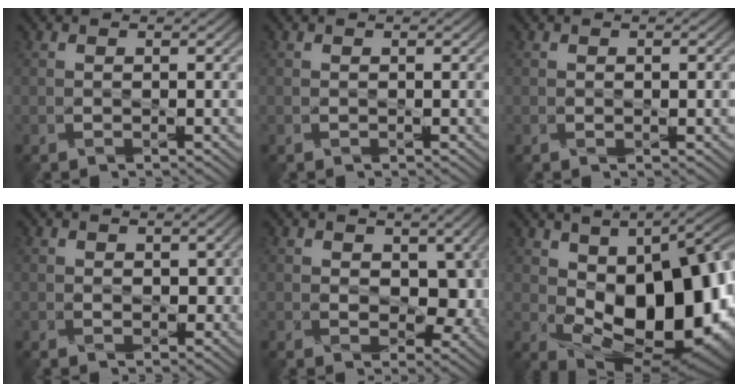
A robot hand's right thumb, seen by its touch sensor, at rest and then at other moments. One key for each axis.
{"total": 0.0}
{"total": 1.1, "fx": -0.1, "fy": 0.5, "fz": 0.9, "tx": -0.014, "ty": -0.003, "tz": 0.001}
{"total": 2.6, "fx": 0.0, "fy": 1.7, "fz": 1.9, "tx": -0.033, "ty": -0.006, "tz": 0.003}
{"total": 5.9, "fx": 0.6, "fy": 3.9, "fz": 4.4, "tx": -0.073, "ty": -0.011, "tz": 0.013}
{"total": 19.8, "fx": -0.9, "fy": 11.7, "fz": 16.0, "tx": -0.222, "ty": -0.040, "tz": 0.011}